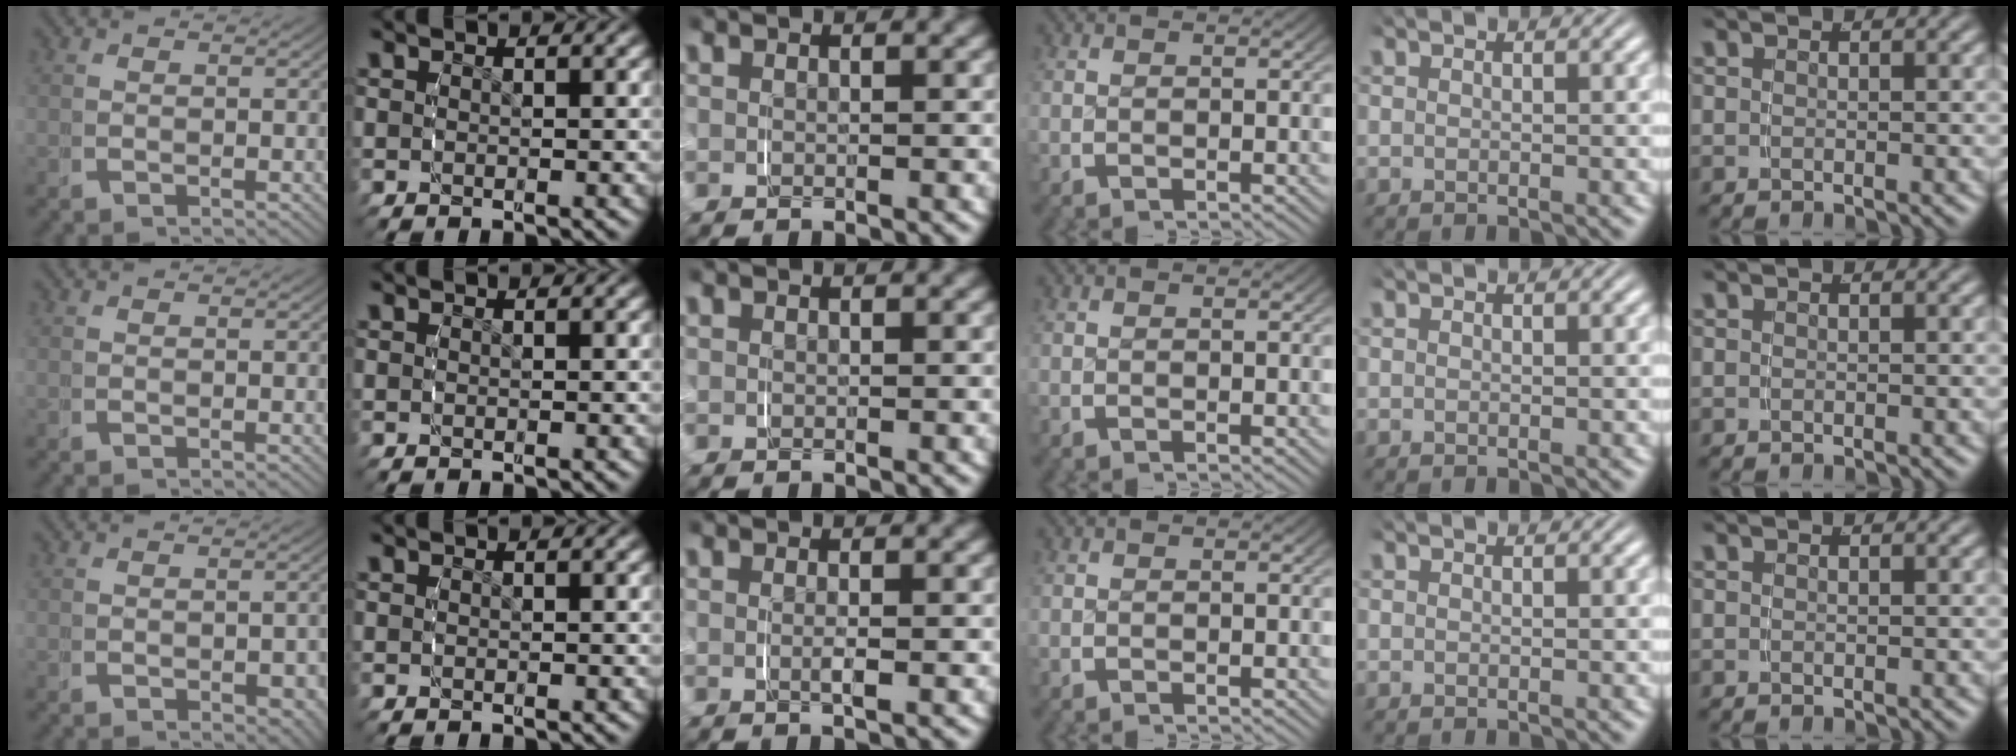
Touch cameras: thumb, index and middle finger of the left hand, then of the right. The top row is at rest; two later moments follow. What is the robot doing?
{"motion": "grasp_and_lifting", "object": "string"}